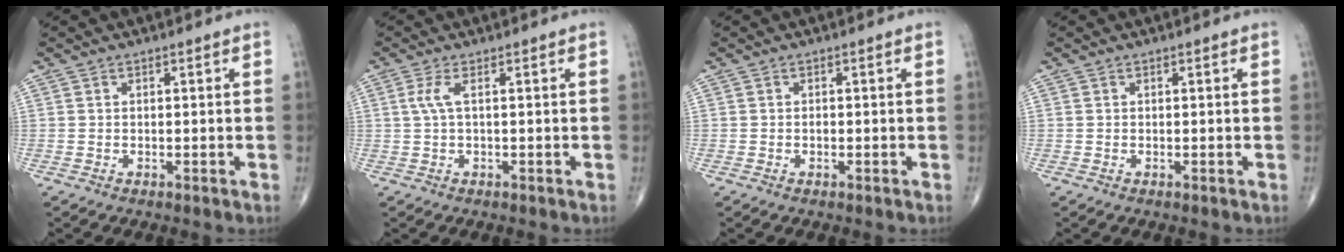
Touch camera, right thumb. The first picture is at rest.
{"total": 2.3, "force": [0.4, 0.3, 2.2], "torque": [-0.068, 0.007, 0.010]}
{"total": 0.6, "force": [-0.2, 0.4, 0.4], "torque": [-0.005, 0.001, -0.003]}
{"total": 0.0}